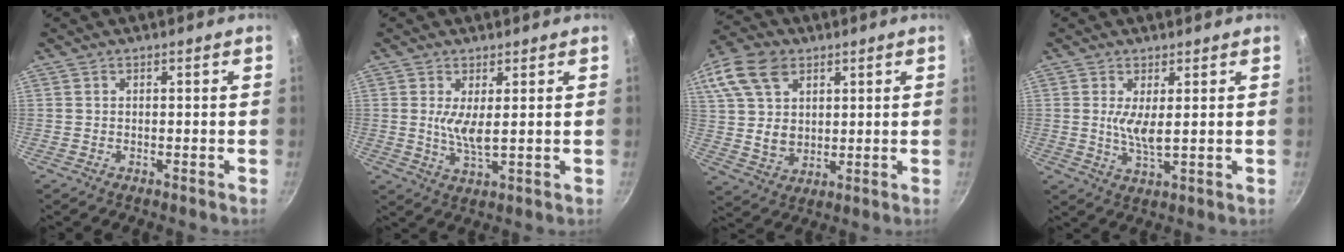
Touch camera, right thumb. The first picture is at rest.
{"total": 5.0, "force": [1.0, 1.3, 4.7], "torque": [-0.096, -0.019, 0.022]}
{"total": 19.0, "force": [8.4, 13.5, 10.4], "torque": [-0.227, 0.009, 0.162]}
{"total": 4.9, "force": [1.0, 1.3, 4.6], "torque": [-0.093, -0.018, 0.021]}